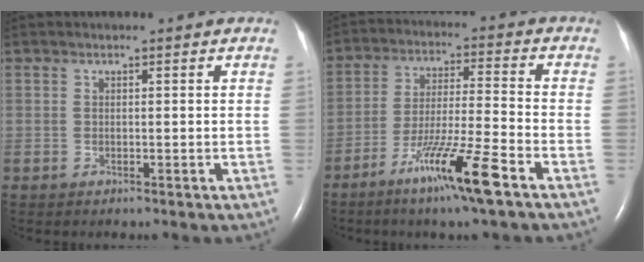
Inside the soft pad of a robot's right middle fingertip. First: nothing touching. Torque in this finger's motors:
{"motor_torque": [1.22, -0.92, 0.56, 0.16]}